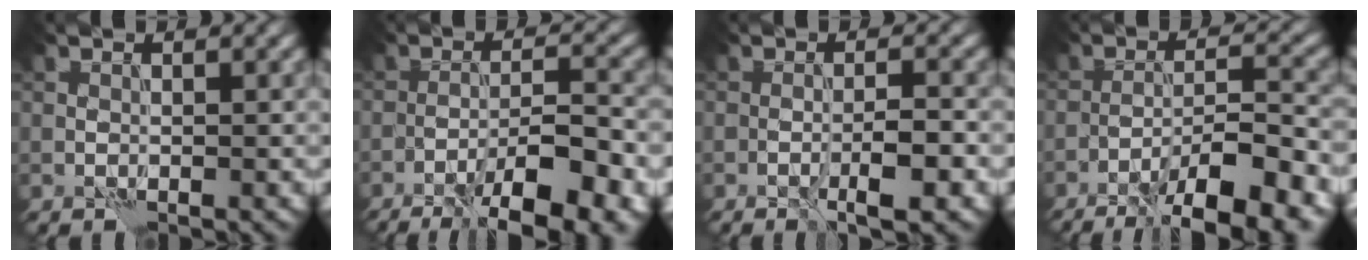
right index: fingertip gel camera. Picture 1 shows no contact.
{"total": 9.5, "force": [-5.5, 2.1, 7.4], "torque": [-0.112, 0.004, -0.084]}
{"total": 3.5, "force": [-1.3, 0.6, 3.2], "torque": [-0.053, 0.001, -0.021]}
{"total": 10.1, "force": [-6.6, 2.0, 7.4], "torque": [-0.110, 0.010, -0.104]}